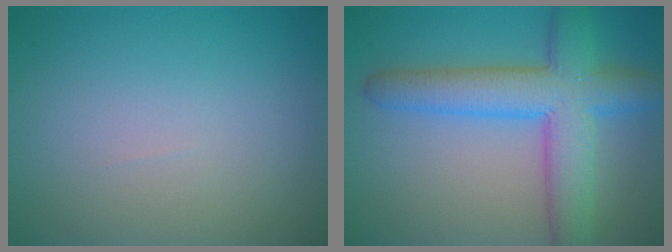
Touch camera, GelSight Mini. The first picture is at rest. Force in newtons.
{"total": 7.7, "press": 7.7, "slide": 0.2}